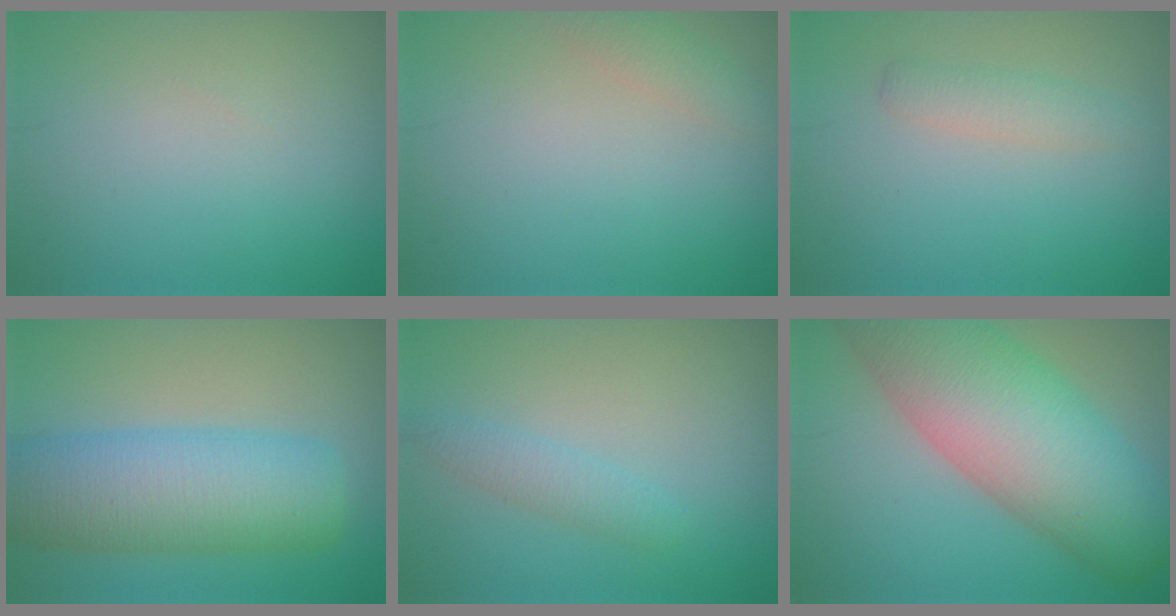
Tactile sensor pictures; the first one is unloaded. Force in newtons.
{"total": 1.6, "press": 1.6, "slide": 0.2}
{"total": 1.8, "press": 1.8, "slide": 0.0}
{"total": 9.5, "press": 9.5, "slide": 0.2}
{"total": 2.0, "press": 2.0, "slide": 0.1}
{"total": 13.3, "press": 13.3, "slide": 0.6}